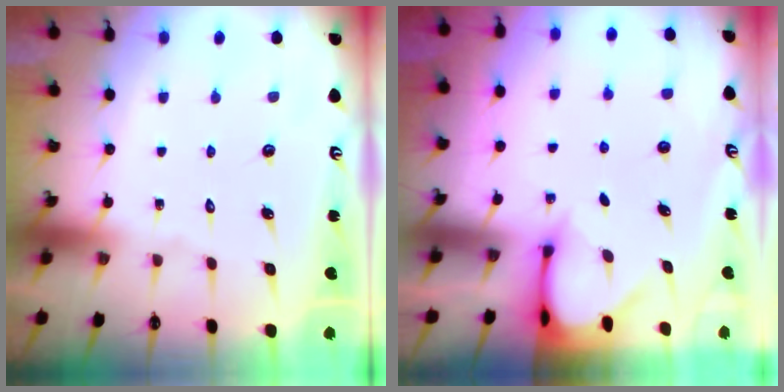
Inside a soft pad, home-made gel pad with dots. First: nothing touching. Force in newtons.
{"total": 2.9, "press": 2.9, "slide": 0.3}